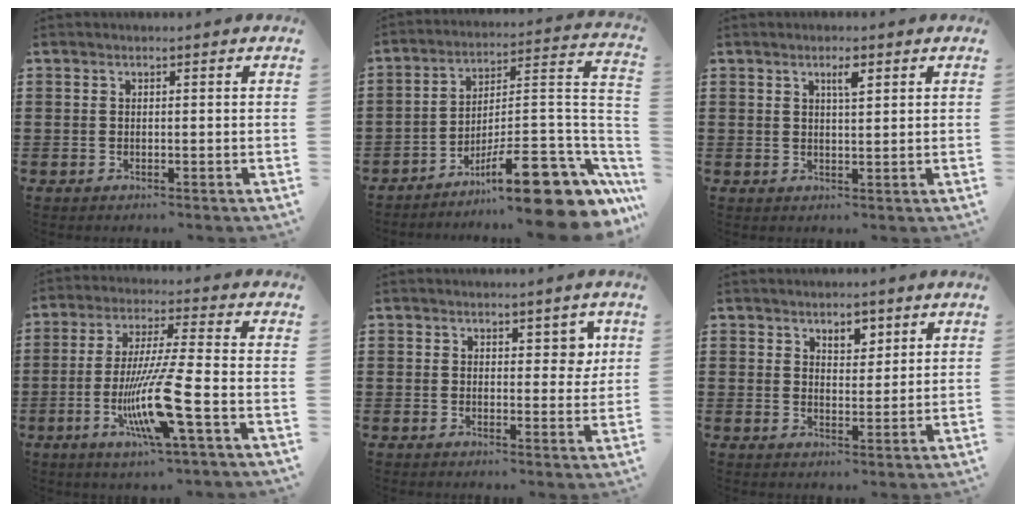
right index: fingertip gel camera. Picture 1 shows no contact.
{"total": 13.9, "force": [-9.5, 3.0, 9.7], "torque": [-0.120, 0.026, -0.162]}
{"total": 2.4, "force": [1.3, 0.5, 2.0], "torque": [-0.035, 0.001, 0.018]}
{"total": 11.9, "force": [-4.1, 0.4, 11.1], "torque": [-0.225, -0.018, -0.082]}
{"total": 3.3, "force": [1.8, 2.2, 1.8], "torque": [-0.019, 0.002, 0.026]}
{"total": 3.5, "force": [2.5, 2.0, 1.4], "torque": [-0.018, 0.004, 0.042]}